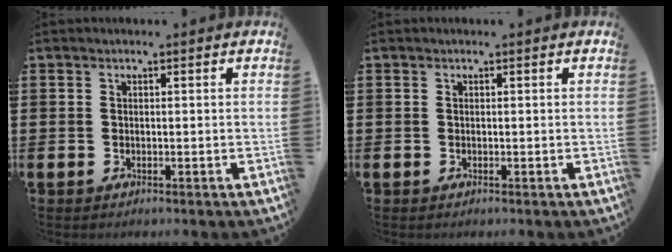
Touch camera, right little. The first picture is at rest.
{"total": 0.0}